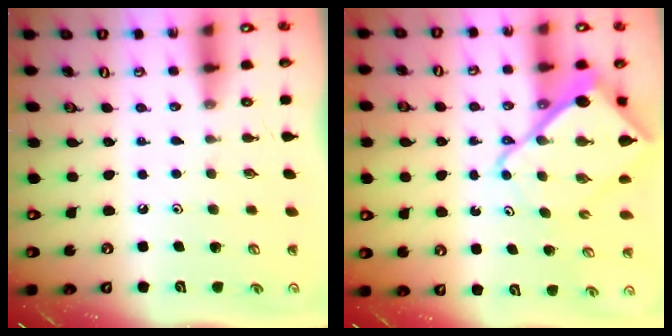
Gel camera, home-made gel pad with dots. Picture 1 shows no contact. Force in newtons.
{"total": 14.4, "press": 14.3, "slide": 1.5}